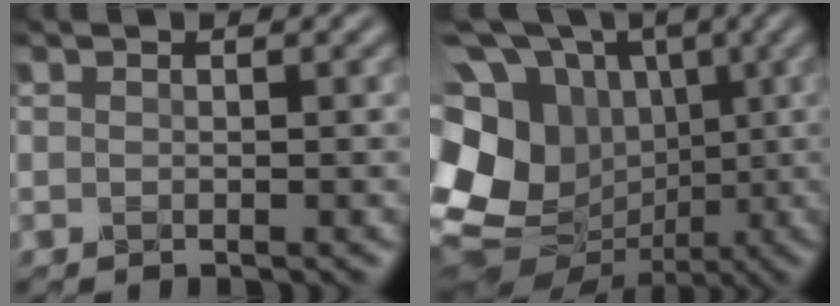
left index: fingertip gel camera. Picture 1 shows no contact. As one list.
[{"total": 20.3, "force": [-0.4, 17.7, 9.8], "torque": [-0.251, 0.025, -0.040]}]